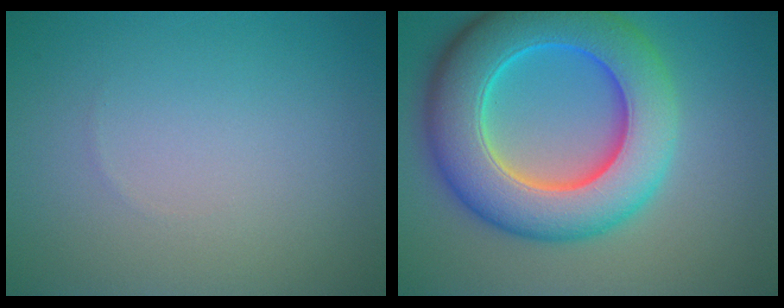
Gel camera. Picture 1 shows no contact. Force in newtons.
{"total": 11.2, "press": 11.2, "slide": 0.2}